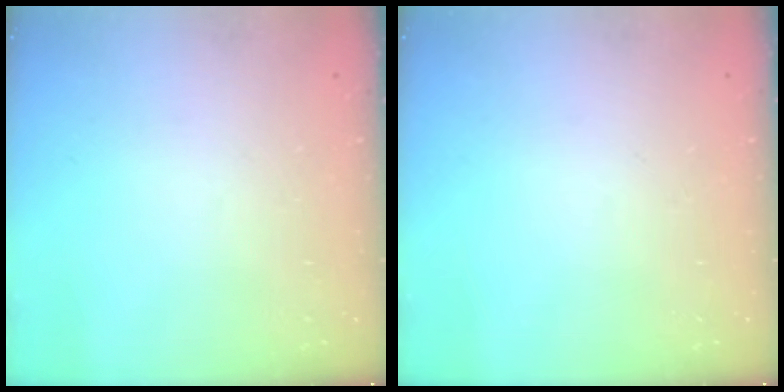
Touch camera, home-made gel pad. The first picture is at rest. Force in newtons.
{"total": 0.0}